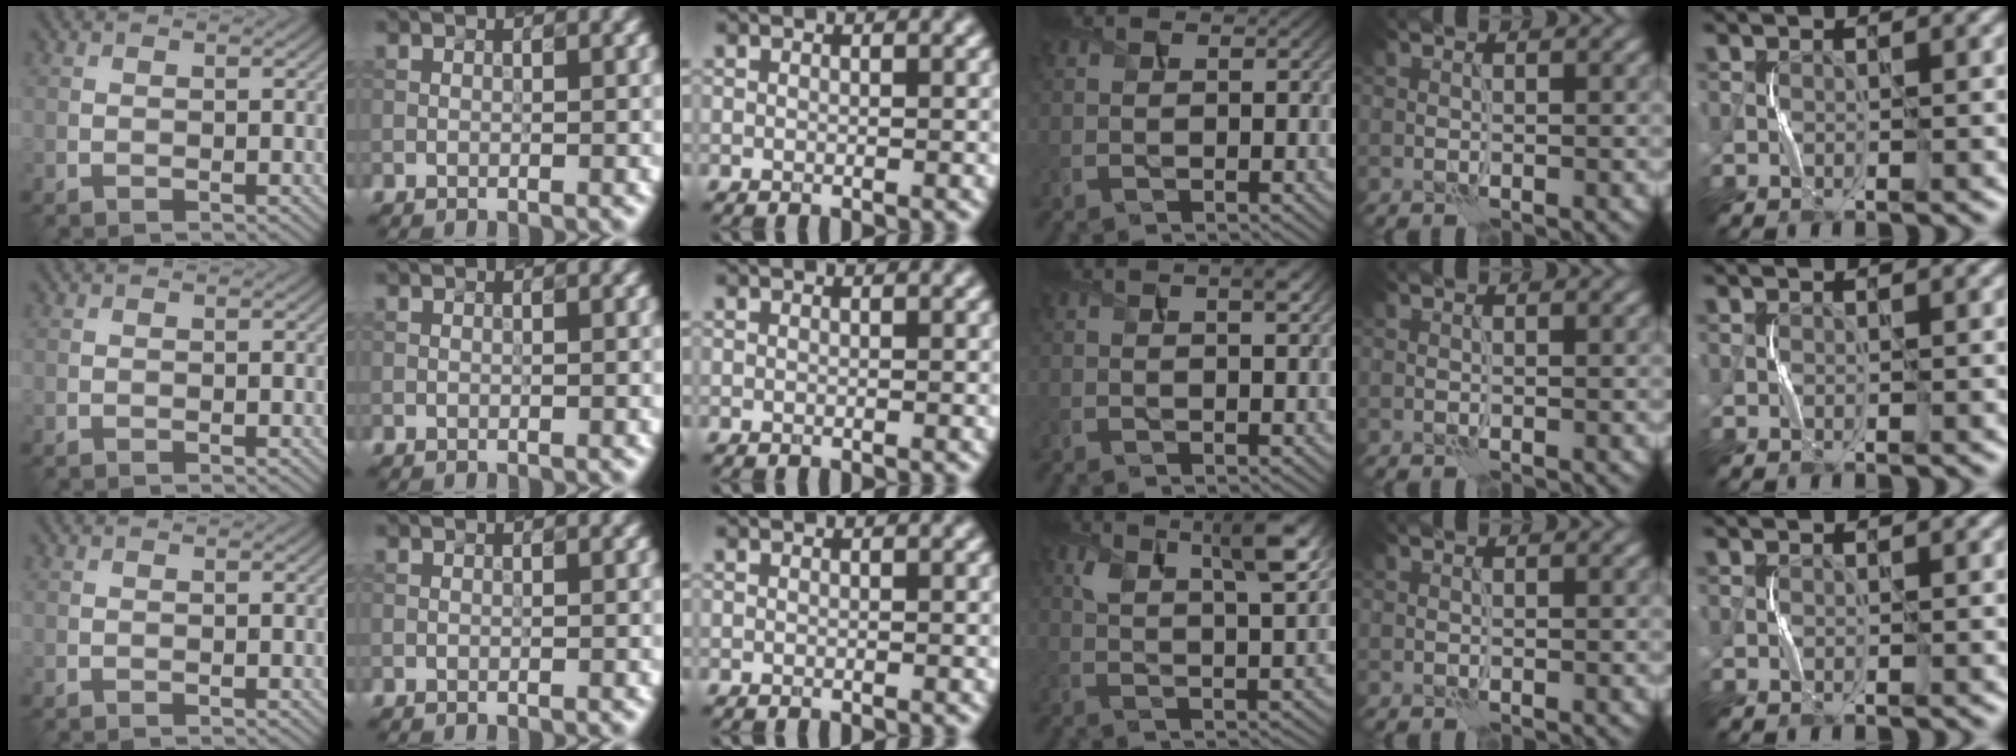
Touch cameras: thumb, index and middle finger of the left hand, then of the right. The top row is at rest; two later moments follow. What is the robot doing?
{"motion": "squeeze", "object": "stress ball aka squeeze ball"}